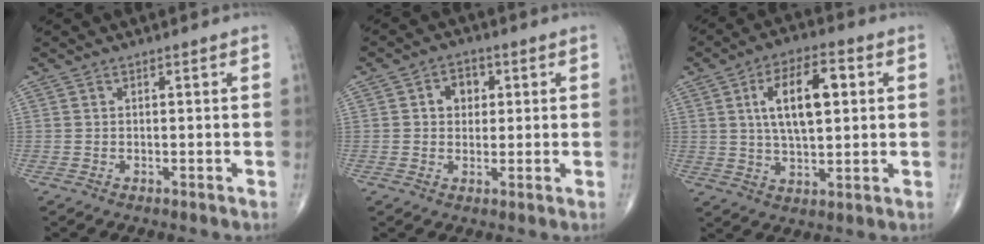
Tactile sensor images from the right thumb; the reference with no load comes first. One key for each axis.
{"total": 4.6, "fx": 1.0, "fy": 3.7, "fz": 2.5, "tx": -0.011, "ty": 0.004, "tz": 0.011}
{"total": 13.2, "fx": 3.0, "fy": 5.9, "fz": 11.4, "tx": -0.186, "ty": 0.005, "tz": 0.052}